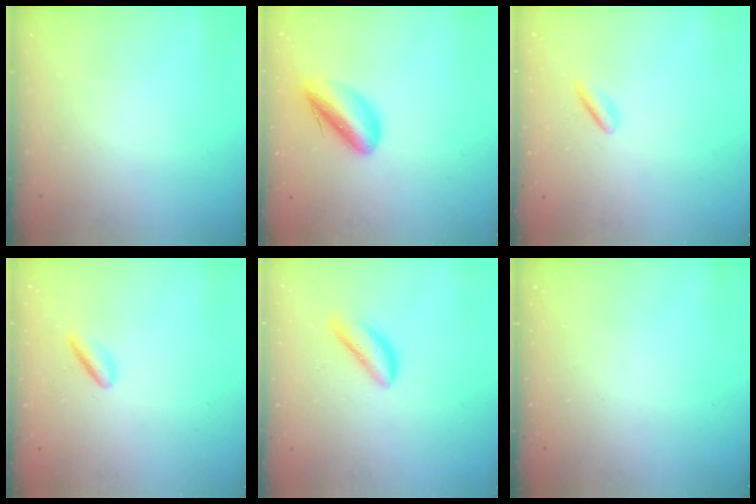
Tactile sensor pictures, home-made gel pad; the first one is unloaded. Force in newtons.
{"total": 10.1, "press": 9.6, "slide": 3.0}
{"total": 1.5, "press": 1.1, "slide": 0.9}
{"total": 2.7, "press": 2.6, "slide": 0.7}
{"total": 3.6, "press": 3.5, "slide": 0.4}
{"total": 0.0}